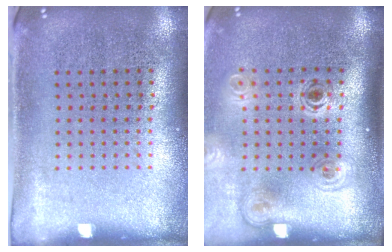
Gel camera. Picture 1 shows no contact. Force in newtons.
{"total": 1.9, "press": 1.3, "slide": 1.4}